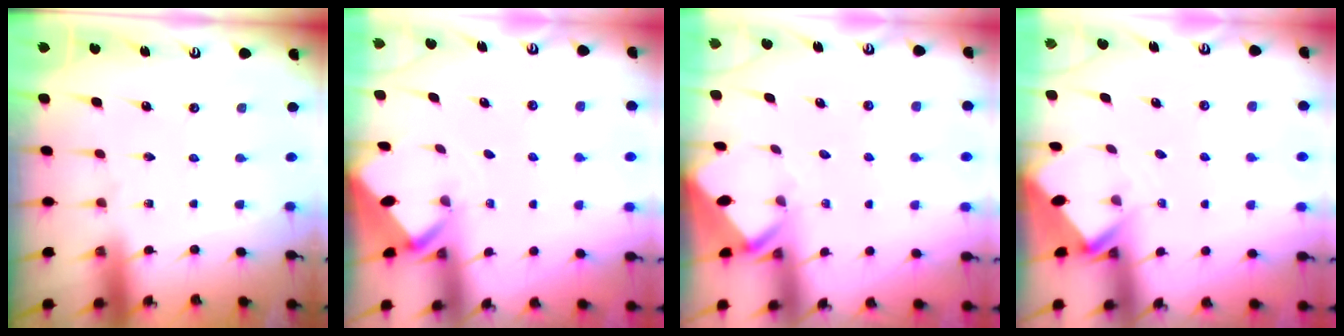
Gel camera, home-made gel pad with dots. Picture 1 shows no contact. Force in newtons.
{"total": 1.8, "press": 1.8, "slide": 0.1}
{"total": 3.1, "press": 3.1, "slide": 0.1}
{"total": 2.5, "press": 2.5, "slide": 0.2}